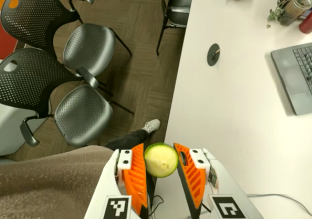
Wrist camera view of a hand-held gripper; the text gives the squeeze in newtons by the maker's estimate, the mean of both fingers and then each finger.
{"total": 10.3, "left": 10.1, "right": 10.6}